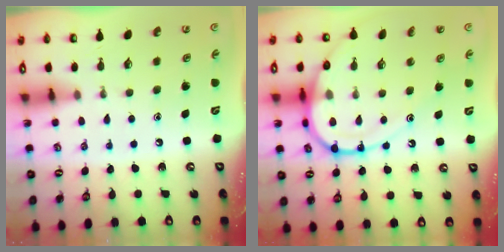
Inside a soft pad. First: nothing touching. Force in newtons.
{"total": 14.6, "press": 14.6, "slide": 1.4}